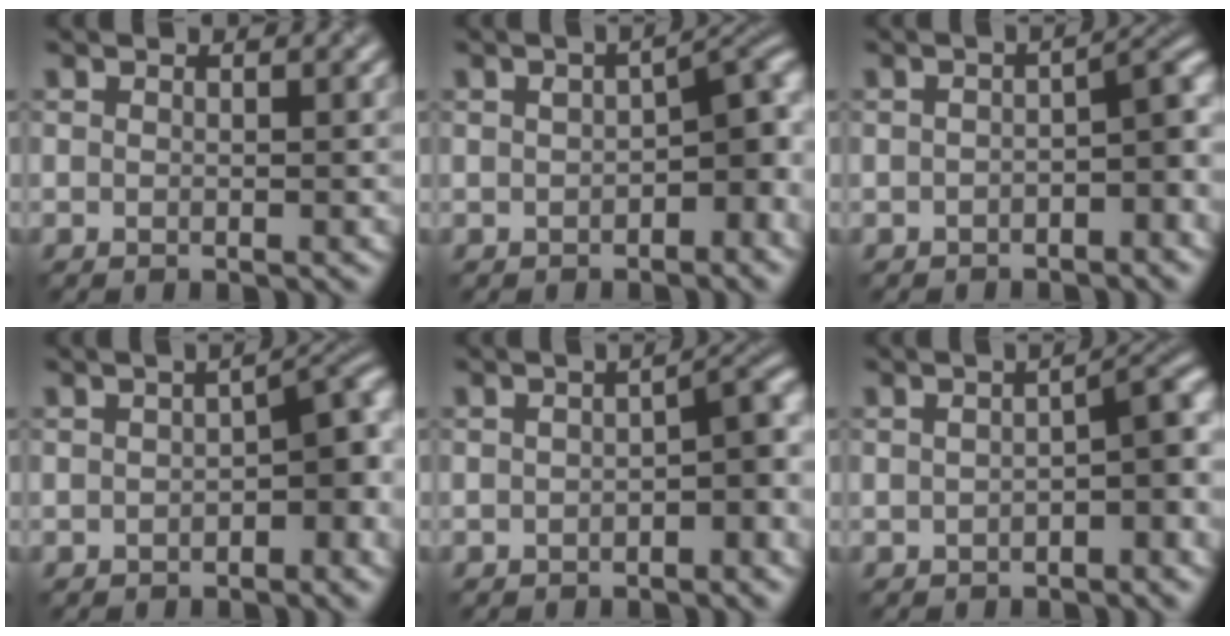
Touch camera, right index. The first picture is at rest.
{"total": 5.7, "force": [-1.0, 3.1, 4.7], "torque": [-0.046, 0.009, -0.021]}
{"total": 4.0, "force": [-1.7, 1.7, 3.2], "torque": [-0.036, 0.012, -0.031]}
{"total": 4.9, "force": [-1.2, 2.4, 4.1], "torque": [-0.037, 0.007, -0.023]}
{"total": 3.9, "force": [-1.3, 1.7, 3.3], "torque": [-0.038, 0.011, -0.025]}
{"total": 4.3, "force": [-1.2, 1.5, 3.8], "torque": [-0.048, 0.012, -0.022]}